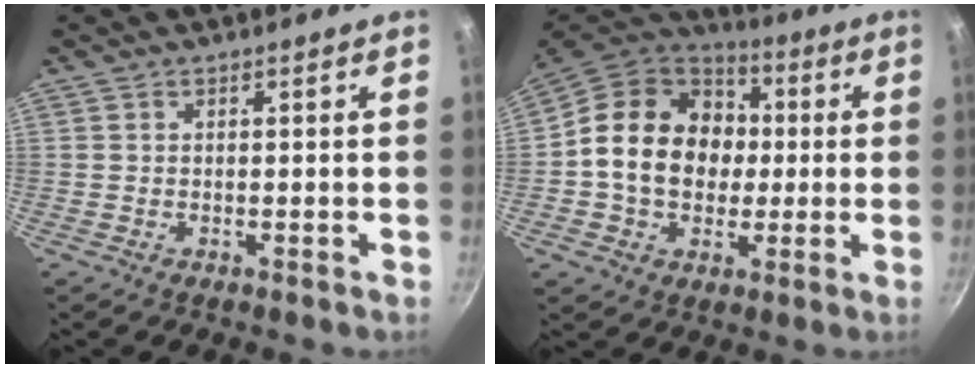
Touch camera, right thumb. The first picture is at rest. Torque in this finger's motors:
{"motor_torque": [-0.35, 0.99, 0.26, -0.01, 0.14]}